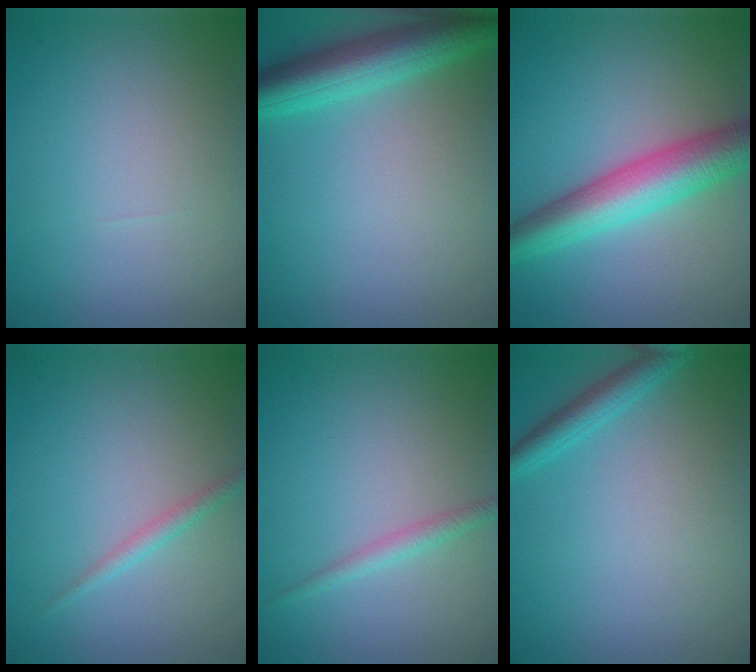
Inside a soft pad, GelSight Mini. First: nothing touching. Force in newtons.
{"total": 5.5, "press": 5.5, "slide": 0.2}
{"total": 6.9, "press": 6.9, "slide": 0.0}
{"total": 1.3, "press": 1.3, "slide": 0.1}
{"total": 1.4, "press": 1.4, "slide": 0.0}
{"total": 2.1, "press": 2.1, "slide": 0.1}